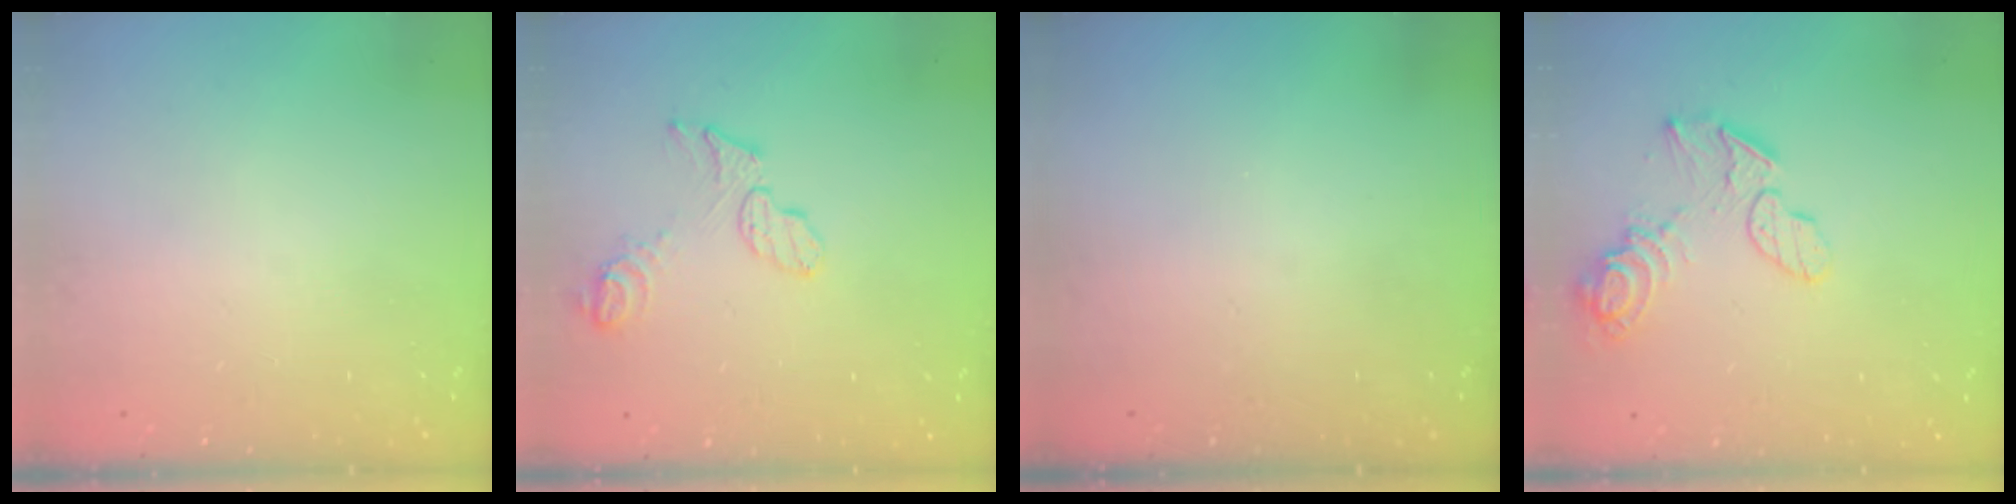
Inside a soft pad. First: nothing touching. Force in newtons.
{"total": 7.8, "press": 7.7, "slide": 0.3}
{"total": 0.0}
{"total": 10.6, "press": 10.4, "slide": 2.1}